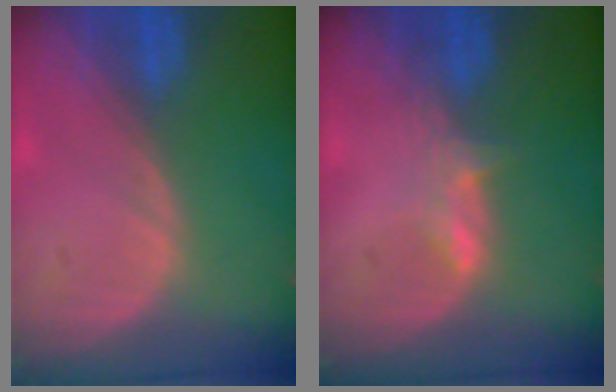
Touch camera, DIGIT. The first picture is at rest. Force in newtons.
{"total": 2.3, "press": 2.3, "slide": 0.4}